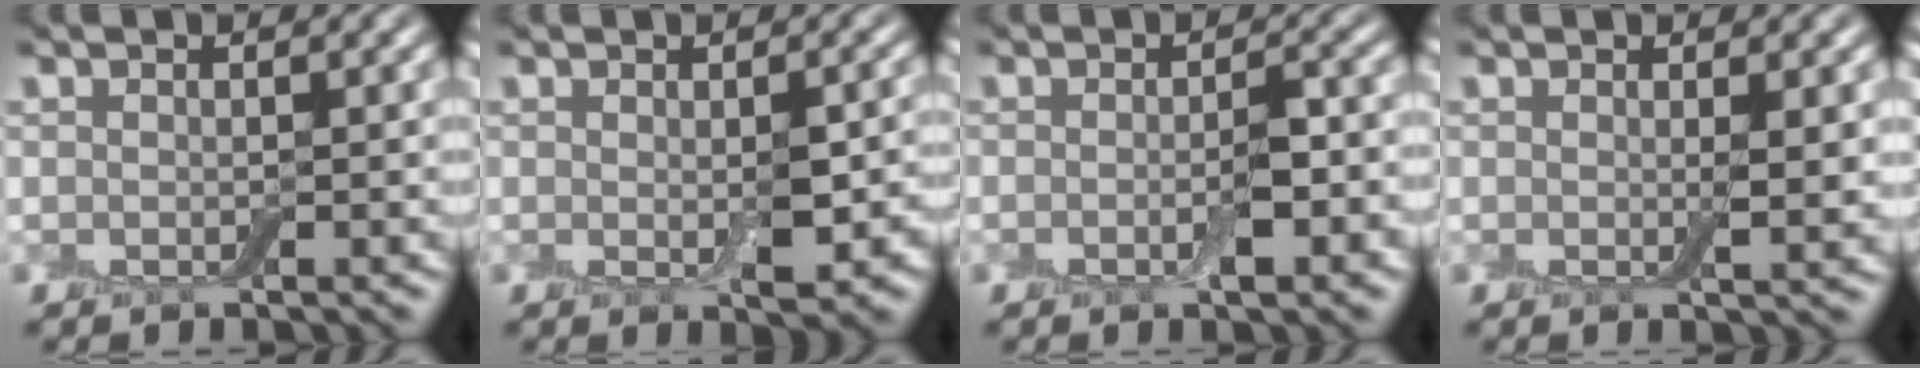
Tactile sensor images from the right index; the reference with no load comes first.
{"total": 3.8, "force": [-0.3, 1.3, 3.6], "torque": [-0.056, -0.008, -0.001]}
{"total": 2.8, "force": [-0.8, 0.7, 2.6], "torque": [-0.046, -0.001, -0.016]}
{"total": 1.7, "force": [0.3, 0.2, 1.6], "torque": [-0.025, -0.005, 0.003]}